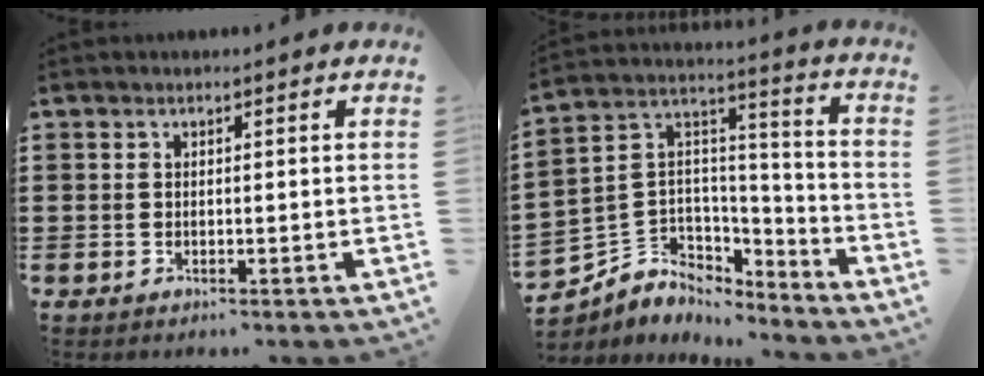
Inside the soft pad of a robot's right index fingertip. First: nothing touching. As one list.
[{"total": 5.2, "force": [-2.8, 4.4, 0.3], "torque": [-0.043, -0.015, -0.061]}]